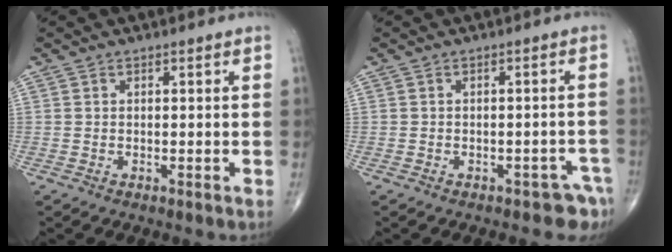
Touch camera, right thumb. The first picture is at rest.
{"total": 4.2, "force": [-3.0, 2.3, 1.7], "torque": [-0.007, 0.025, -0.036]}